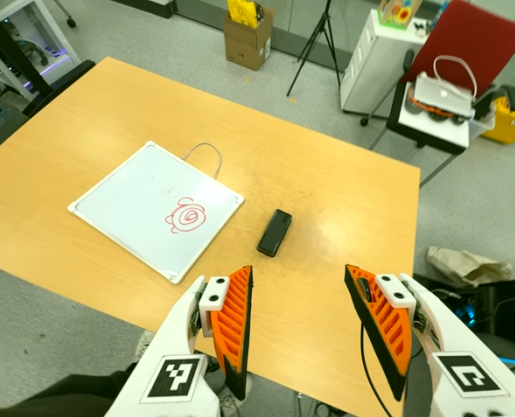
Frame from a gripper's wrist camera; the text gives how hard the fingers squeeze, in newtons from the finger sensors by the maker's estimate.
{"total": 0.0}